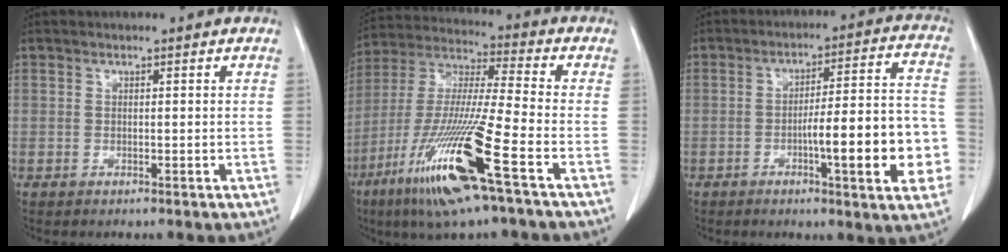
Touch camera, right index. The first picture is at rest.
{"total": 18.9, "force": [-8.9, 0.1, 16.7], "torque": [-0.365, -0.044, -0.172]}
{"total": 15.4, "force": [-4.2, 2.0, 14.7], "torque": [-0.180, 0.020, -0.053]}